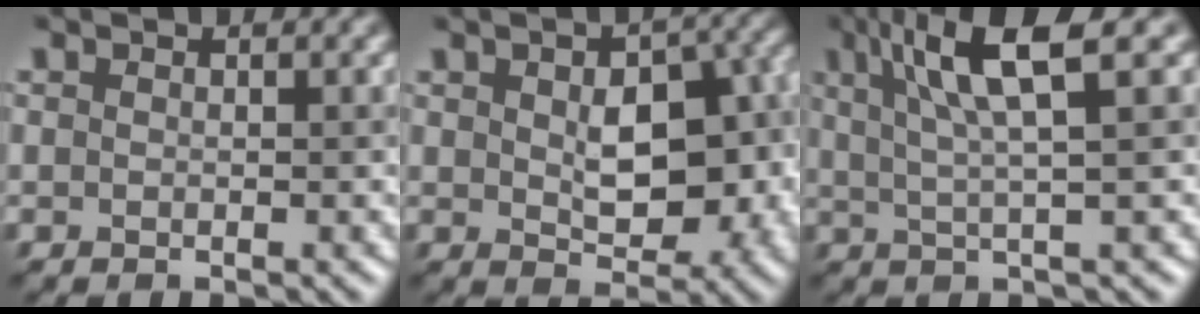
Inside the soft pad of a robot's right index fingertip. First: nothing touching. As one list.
[{"total": 8.9, "force": [0.1, 5.2, 7.2], "torque": [-0.099, -0.004, 0.013]}, {"total": 7.0, "force": [2.7, 1.4, 6.3], "torque": [-0.095, 0.016, 0.048]}]